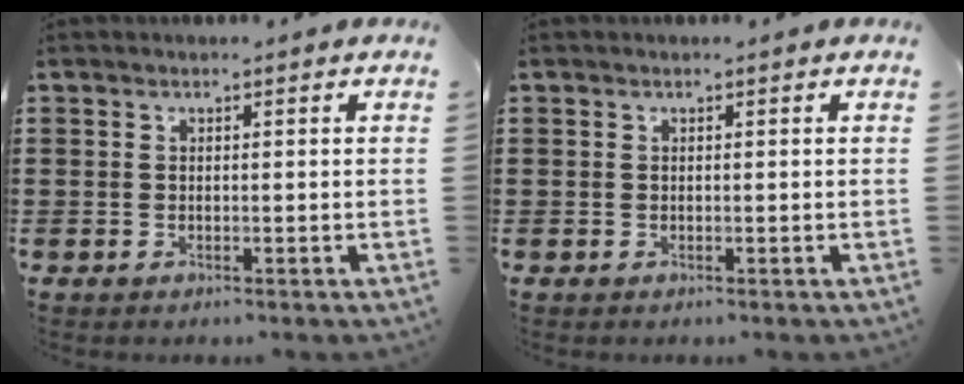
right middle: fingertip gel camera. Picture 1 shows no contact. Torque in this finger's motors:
{"motor_torque": [0.25, -0.54, 0.00, 0.01]}